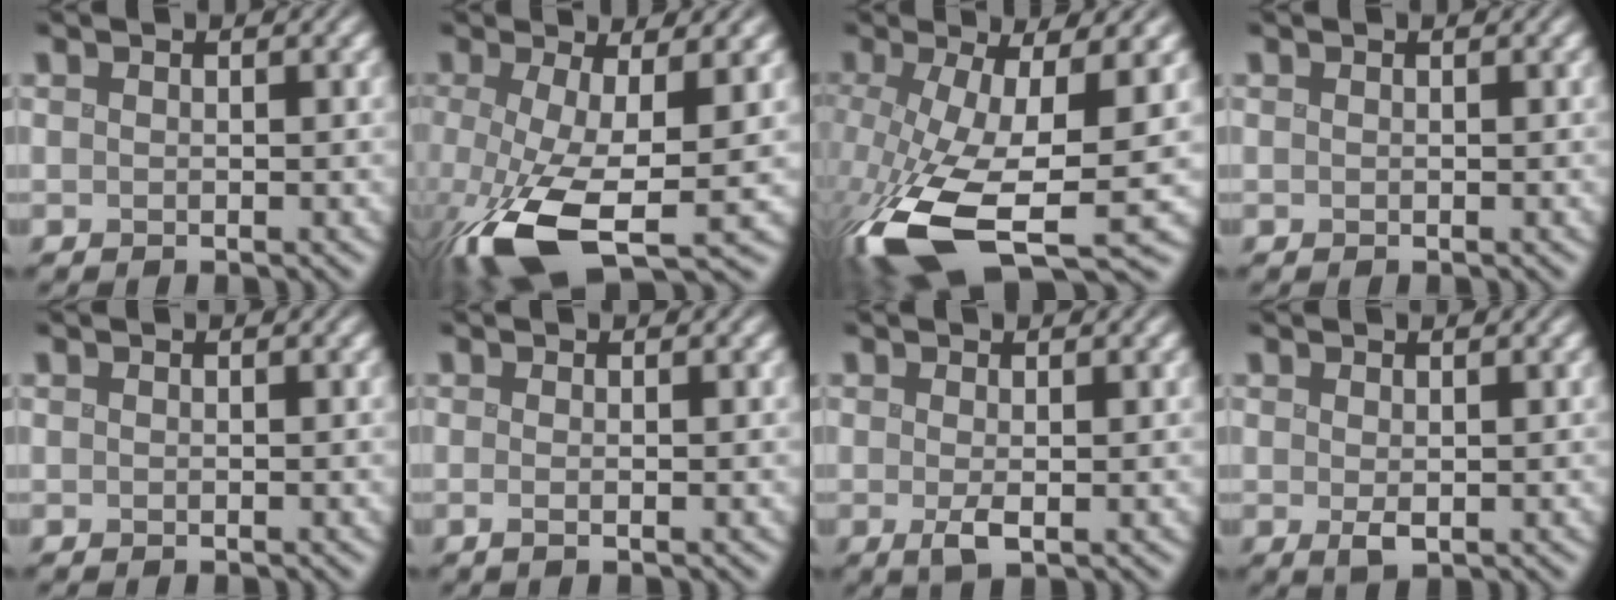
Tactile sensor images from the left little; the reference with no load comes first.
{"total": 10.6, "force": [-3.8, 3.8, 9.2], "torque": [-0.195, -0.034, -0.056]}
{"total": 13.3, "force": [-4.3, 5.4, 11.3], "torque": [-0.246, -0.038, -0.064]}
{"total": 0.0}
{"total": 0.0}
{"total": 0.7, "force": [-0.2, 0.2, 0.7], "torque": [-0.010, 0.000, -0.009]}
{"total": 1.2, "force": [-0.2, 0.1, 1.2], "torque": [-0.024, -0.004, 0.000]}
{"total": 0.7, "force": [0.2, 0.2, 0.7], "torque": [-0.019, -0.005, 0.010]}